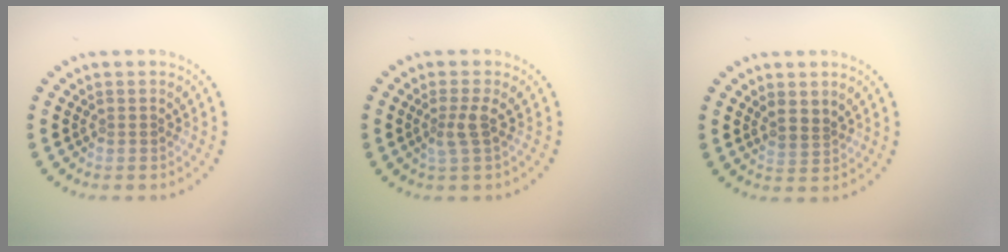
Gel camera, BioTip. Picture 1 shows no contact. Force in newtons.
{"total": 1.8, "press": 1.3, "slide": 1.2}
{"total": 1.6, "press": 1.5, "slide": 0.7}